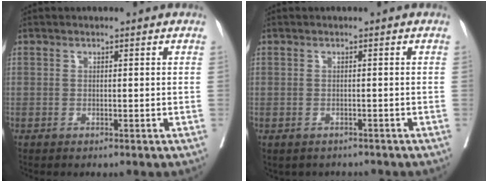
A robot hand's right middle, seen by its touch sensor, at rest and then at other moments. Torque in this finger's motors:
{"motor_torque": [-0.17, -0.06, 0.00, -0.01]}